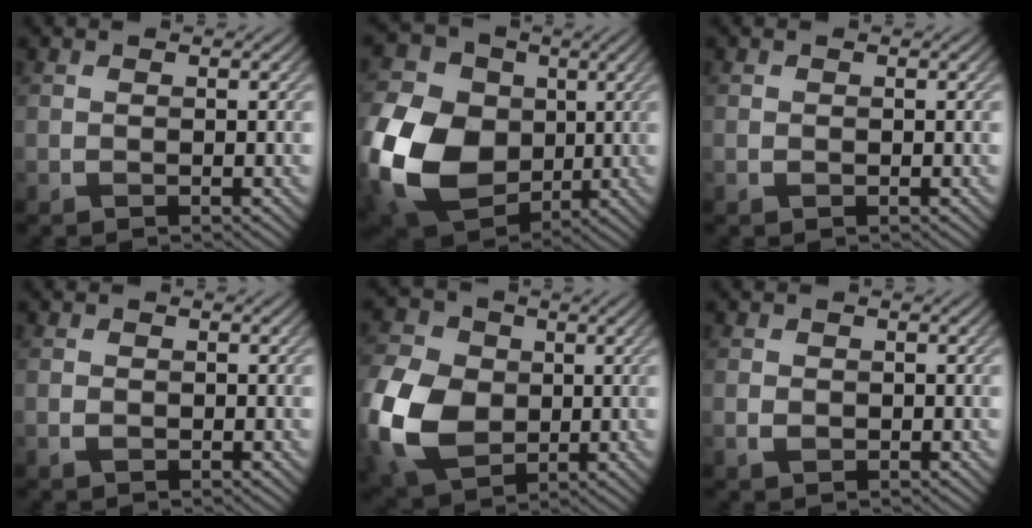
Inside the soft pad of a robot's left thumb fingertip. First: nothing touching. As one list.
[{"total": 17.9, "force": [-2.8, 13.8, 11.0], "torque": [-0.292, -0.013, -0.048]}, {"total": 0.6, "force": [-0.1, 0.4, 0.3], "torque": [-0.006, -0.004, -0.003]}, {"total": 1.2, "force": [-0.3, 0.9, 0.7], "torque": [-0.014, -0.005, -0.007]}, {"total": 14.0, "force": [-1.6, 10.6, 9.0], "torque": [-0.259, -0.011, -0.038]}, {"total": 1.4, "force": [-0.2, 1.2, 0.7], "torque": [-0.016, -0.007, -0.005]}]